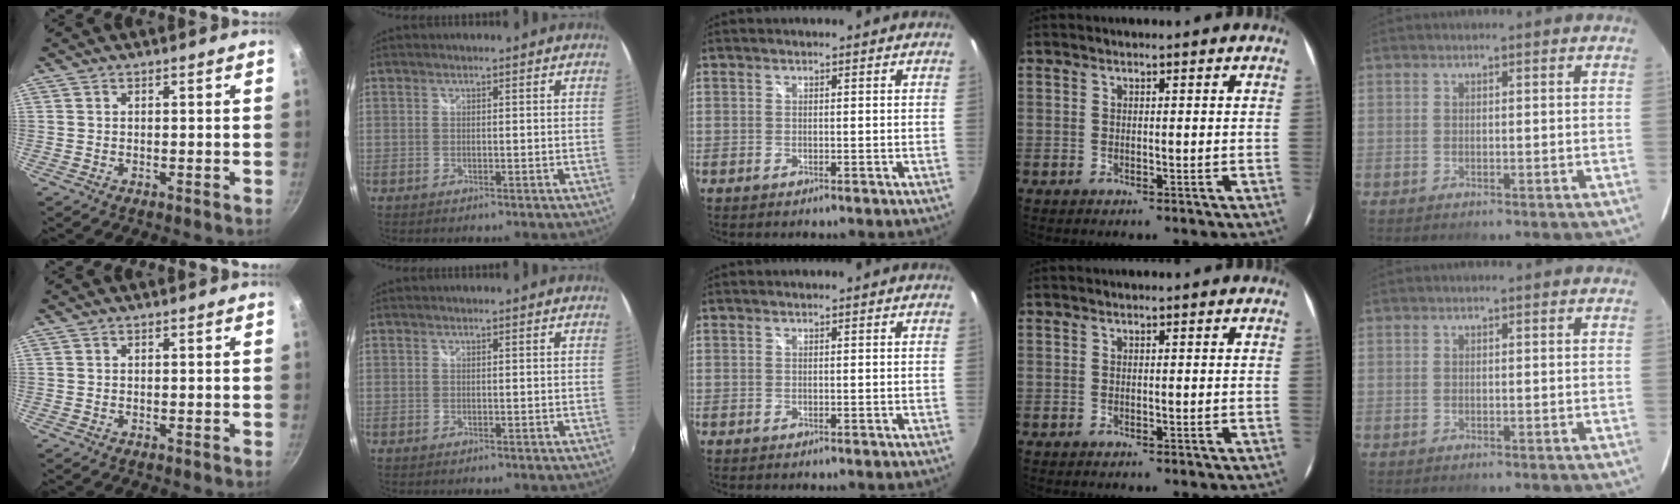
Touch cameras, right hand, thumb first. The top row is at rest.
{}